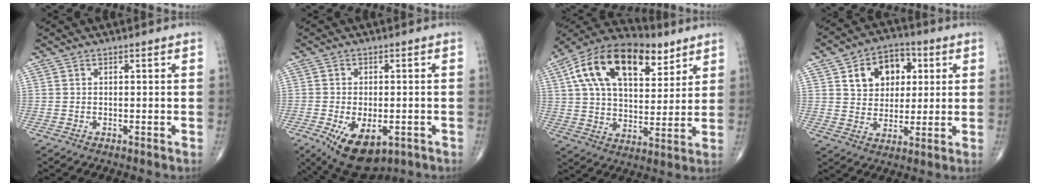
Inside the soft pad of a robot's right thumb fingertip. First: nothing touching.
{"total": 11.5, "force": [-4.7, 6.1, 8.6], "torque": [-0.141, -0.006, -0.060]}
{"total": 22.8, "force": [10.4, 12.4, 16.0], "torque": [-0.257, -0.003, 0.175]}
{"total": 11.7, "force": [3.9, 8.7, 6.8], "torque": [-0.060, -0.002, 0.062]}